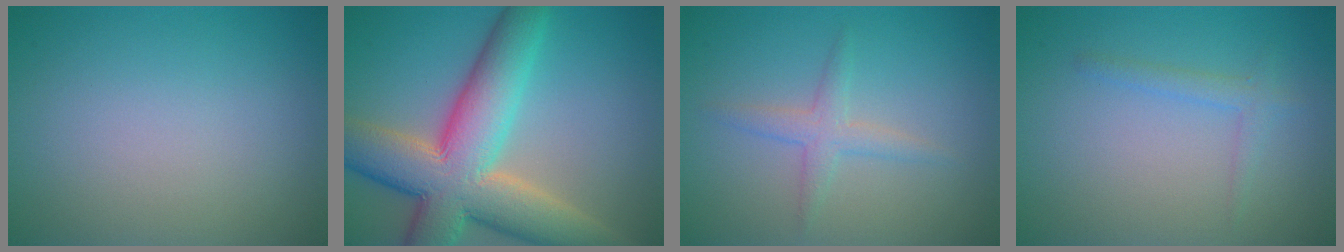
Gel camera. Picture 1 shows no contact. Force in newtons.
{"total": 11.8, "press": 11.7, "slide": 0.9}
{"total": 2.0, "press": 2.0, "slide": 0.1}
{"total": 1.5, "press": 1.5, "slide": 0.1}